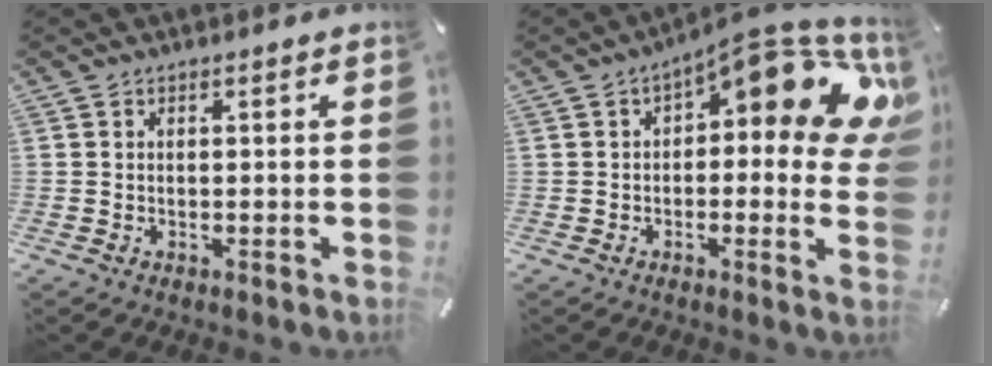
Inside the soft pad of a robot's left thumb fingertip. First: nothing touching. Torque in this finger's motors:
{"motor_torque": [2.43, 2.58, 0.92, 0.48, 0.15]}